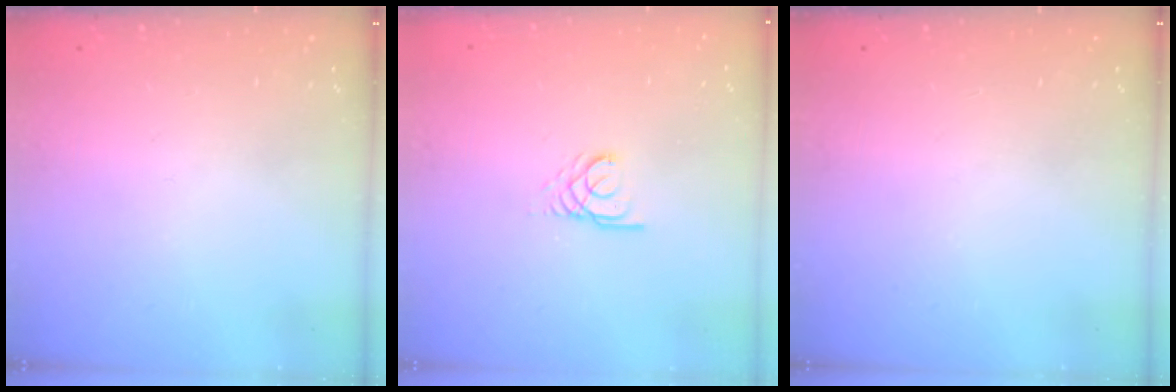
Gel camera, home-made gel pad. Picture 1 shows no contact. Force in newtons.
{"total": 2.2, "press": 2.2, "slide": 0.2}
{"total": 0.0}